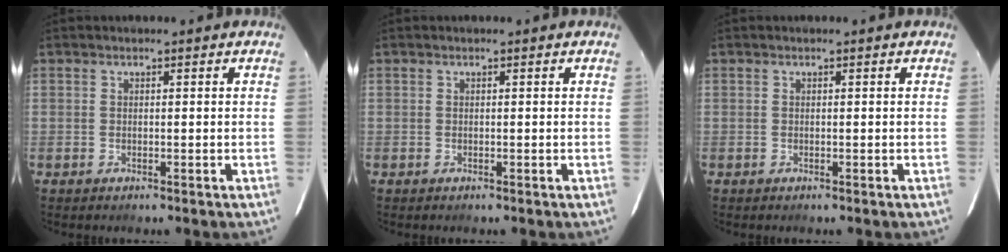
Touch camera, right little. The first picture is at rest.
{"total": 0.0}
{"total": 0.0}